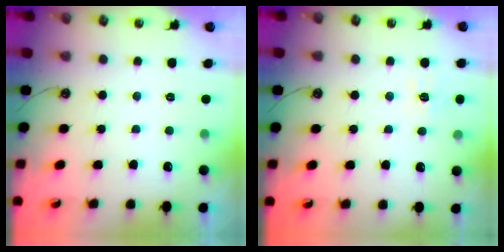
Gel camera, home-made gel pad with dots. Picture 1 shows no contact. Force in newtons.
{"total": 6.9, "press": 6.9, "slide": 0.6}